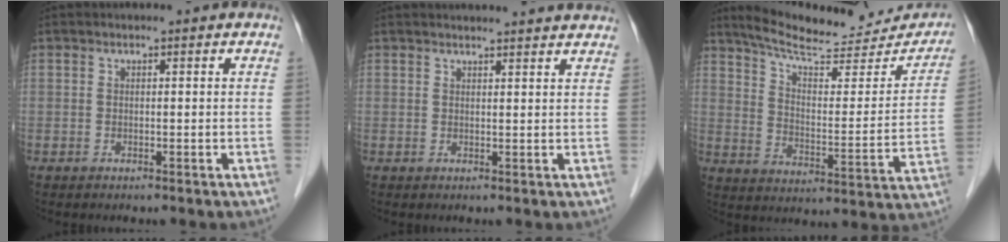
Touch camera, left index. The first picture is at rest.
{"total": 8.5, "force": [8.2, 0.0, 2.2], "torque": [-0.023, 0.011, 0.078]}
{"total": 20.6, "force": [18.8, 4.5, 7.1], "torque": [-0.096, -0.023, 0.251]}